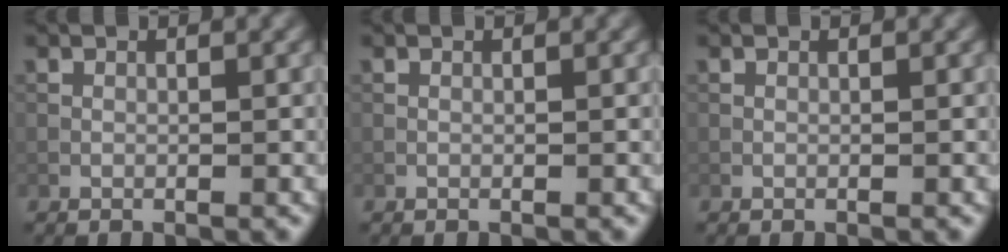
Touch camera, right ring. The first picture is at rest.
{"total": 0.0}
{"total": 0.0}